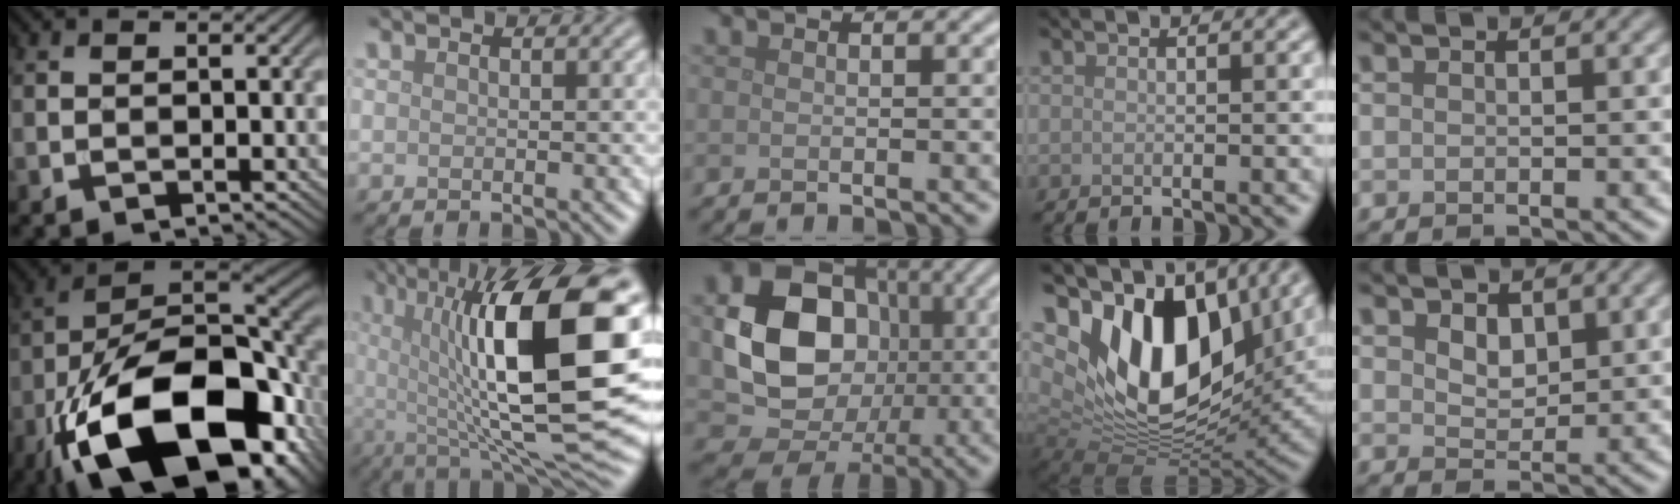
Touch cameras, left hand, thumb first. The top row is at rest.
{"thumb": {"total": 22.4, "force": [-11.3, 10.9, 15.9], "torque": [-0.293, -0.035, -0.176]}, "index": {"total": 16.7, "force": [2.3, 5.2, 15.7], "torque": [-0.240, -0.004, 0.035]}, "middle": {"total": 11.6, "force": [-0.2, 9.4, 6.9], "torque": [-0.126, -0.011, -0.004]}, "ring": {"total": 15.9, "force": [5.1, 9.2, 12.0], "torque": [-0.202, 0.000, 0.091]}, "little": {"total": 2.2, "force": [1.1, 1.4, 1.2], "torque": [-0.026, -0.003, 0.022]}}